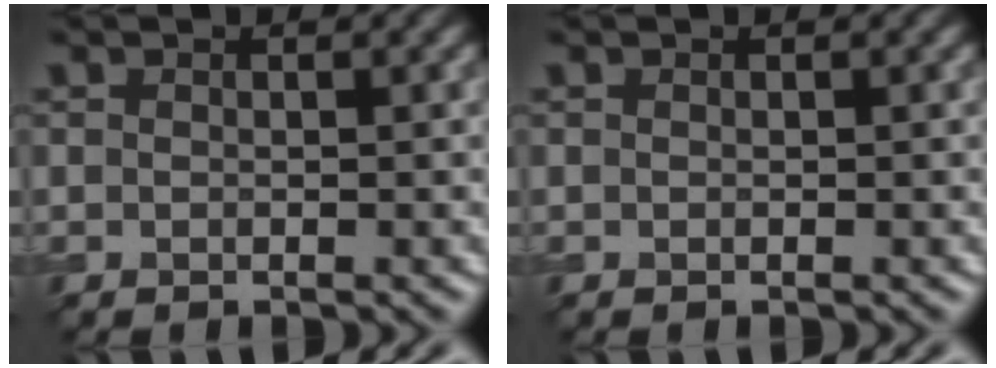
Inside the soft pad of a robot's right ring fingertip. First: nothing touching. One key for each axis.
{"total": 0.0}